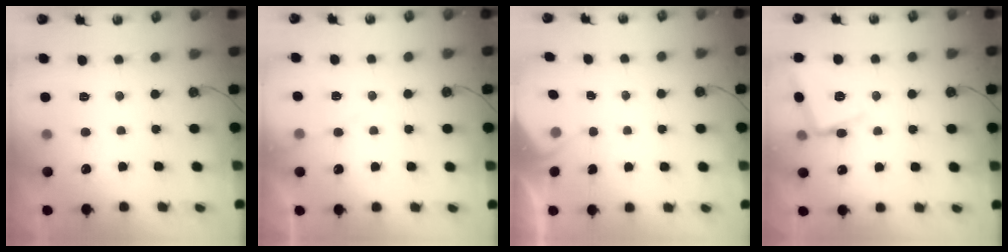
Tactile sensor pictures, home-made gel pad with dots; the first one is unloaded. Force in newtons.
{"total": 5.9, "press": 5.8, "slide": 0.8}
{"total": 2.0, "press": 1.9, "slide": 0.4}
{"total": 12.2, "press": 12.1, "slide": 1.0}